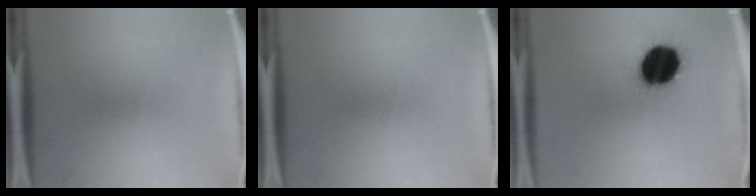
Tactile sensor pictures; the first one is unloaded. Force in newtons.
{"total": 0.0}
{"total": 18.5}